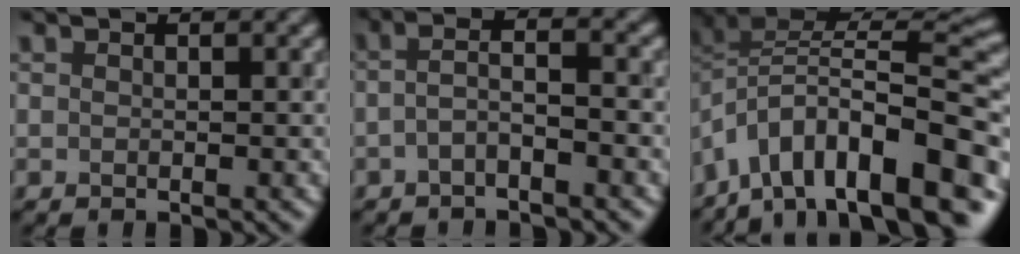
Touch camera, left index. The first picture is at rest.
{"total": 2.1, "force": [-1.3, 0.2, 1.7], "torque": [-0.037, 0.014, -0.021]}
{"total": 14.0, "force": [-7.1, 6.4, 10.2], "torque": [-0.173, 0.016, -0.105]}